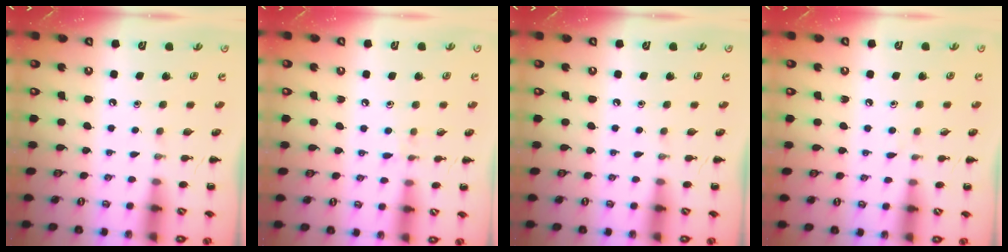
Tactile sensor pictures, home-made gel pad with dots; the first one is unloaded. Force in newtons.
{"total": 6.0, "press": 5.6, "slide": 2.2}
{"total": 0.0}
{"total": 3.7, "press": 3.4, "slide": 1.6}